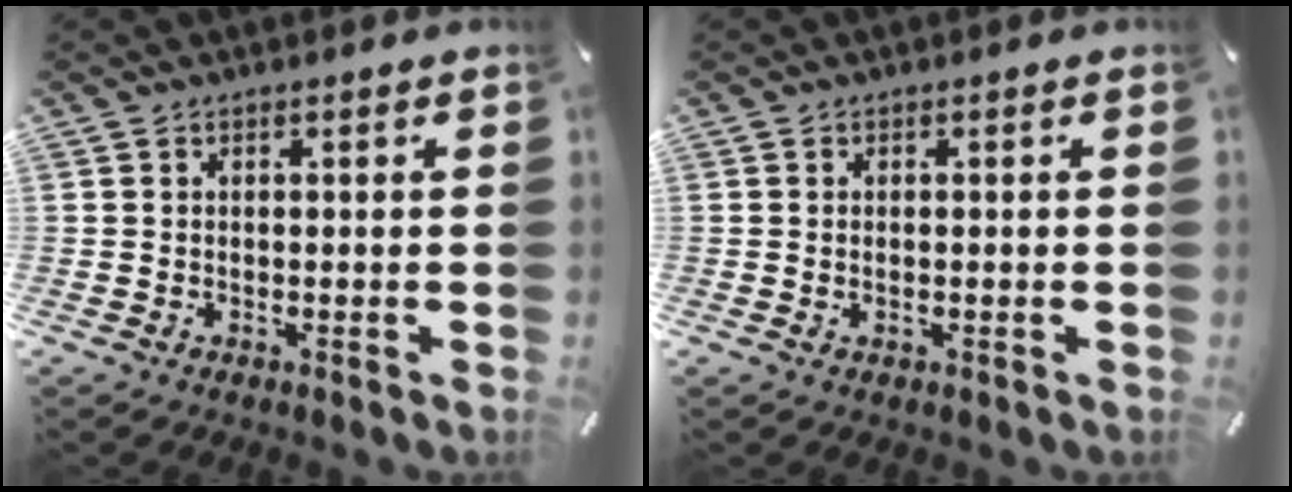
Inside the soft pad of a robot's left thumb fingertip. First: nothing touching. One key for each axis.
{"total": 0.6, "fx": 0.1, "fy": 0.2, "fz": 0.6, "tx": -0.013, "ty": -0.003, "tz": 0.003}